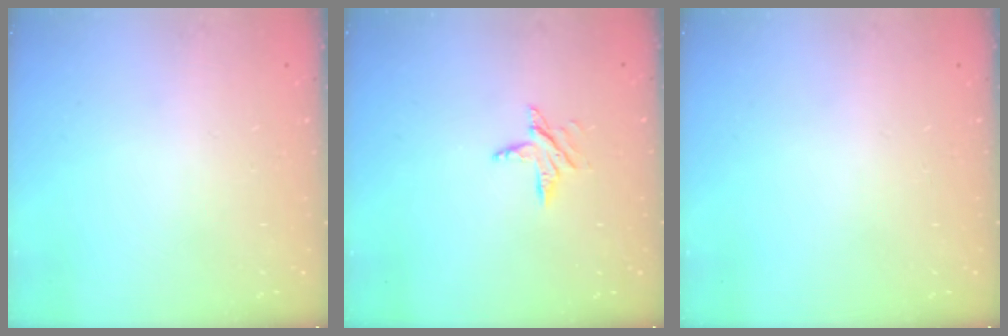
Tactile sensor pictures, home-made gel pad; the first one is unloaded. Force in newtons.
{"total": 6.3, "press": 6.3, "slide": 0.5}
{"total": 0.0}